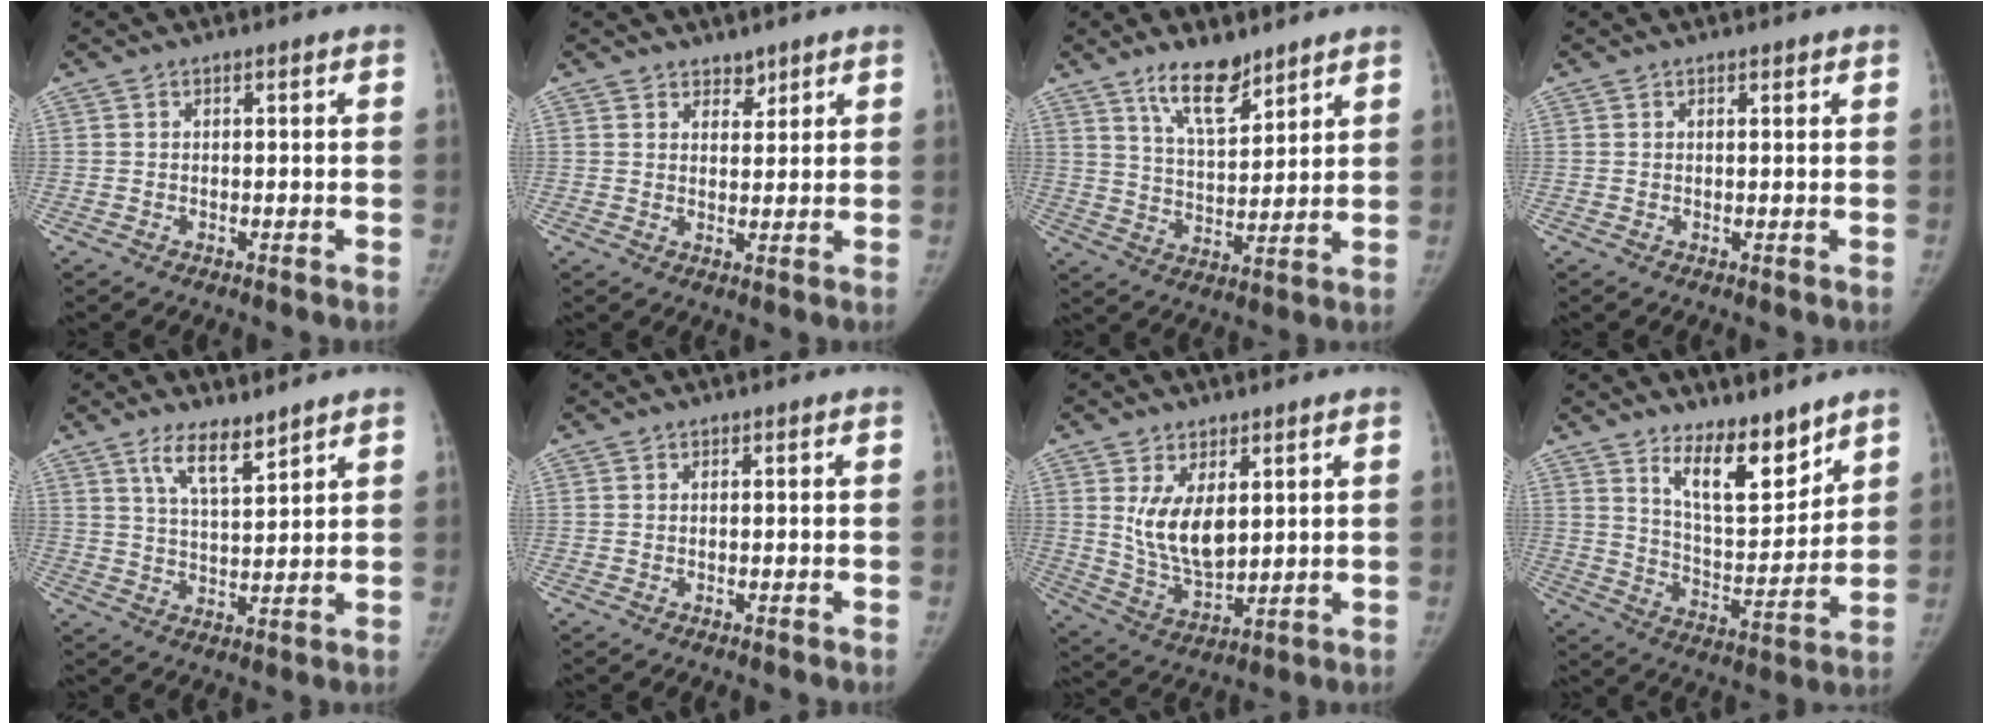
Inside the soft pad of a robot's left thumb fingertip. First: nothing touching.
{"total": 2.6, "force": [2.1, 1.5, 0.4], "torque": [0.015, -0.014, 0.029]}
{"total": 9.6, "force": [7.0, 3.4, 5.5], "torque": [-0.073, -0.054, 0.129]}
{"total": 0.7, "force": [0.5, 0.2, 0.3], "torque": [-0.004, -0.003, 0.007]}
{"total": 6.4, "force": [4.8, 1.6, 4.0], "torque": [-0.062, -0.037, 0.091]}
{"total": 0.0}
{"total": 10.3, "force": [3.0, 5.7, 8.0], "torque": [-0.124, -0.029, 0.073]}
{"total": 12.0, "force": [8.9, 4.1, 7.0], "torque": [-0.082, -0.081, 0.161]}